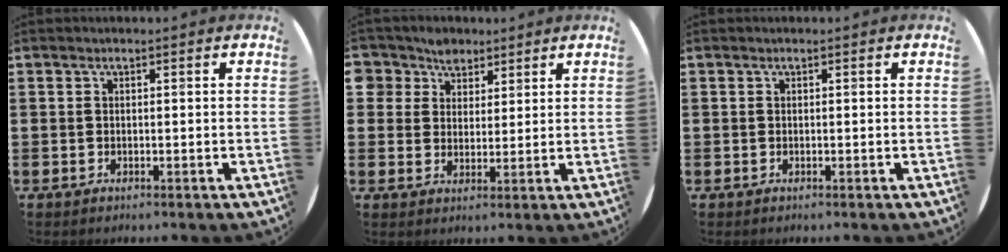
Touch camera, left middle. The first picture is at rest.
{"total": 4.5, "force": [3.4, 3.0, -0.3], "torque": [-0.007, 0.002, 0.063]}
{"total": 0.0}